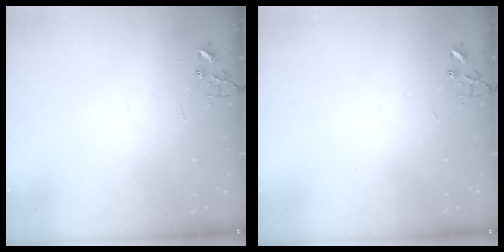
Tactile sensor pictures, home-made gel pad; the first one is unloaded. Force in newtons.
{"total": 0.0}